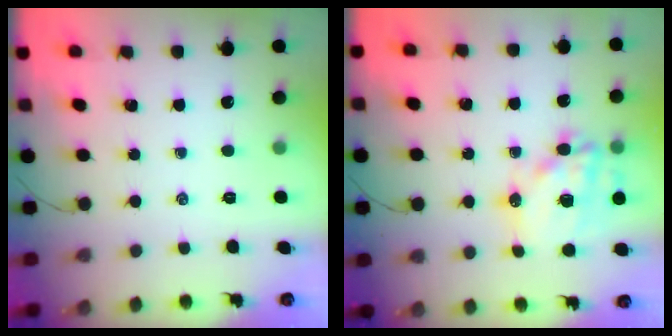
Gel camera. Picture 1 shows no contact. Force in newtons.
{"total": 18.2, "press": 17.8, "slide": 4.0}